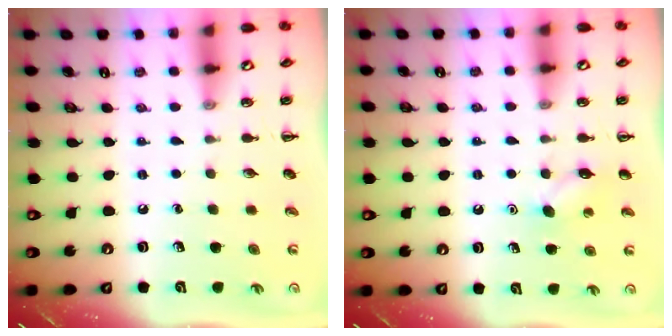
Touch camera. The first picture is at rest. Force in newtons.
{"total": 6.6, "press": 6.4, "slide": 1.7}